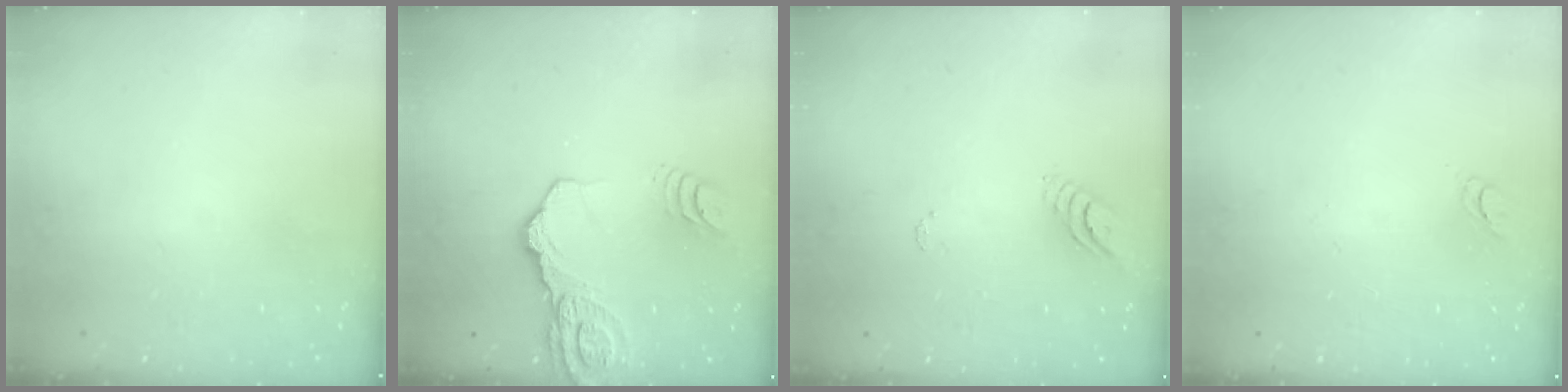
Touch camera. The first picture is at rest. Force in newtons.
{"total": 14.6, "press": 14.5, "slide": 1.8}
{"total": 3.7, "press": 3.6, "slide": 0.3}
{"total": 2.8, "press": 2.8, "slide": 0.3}